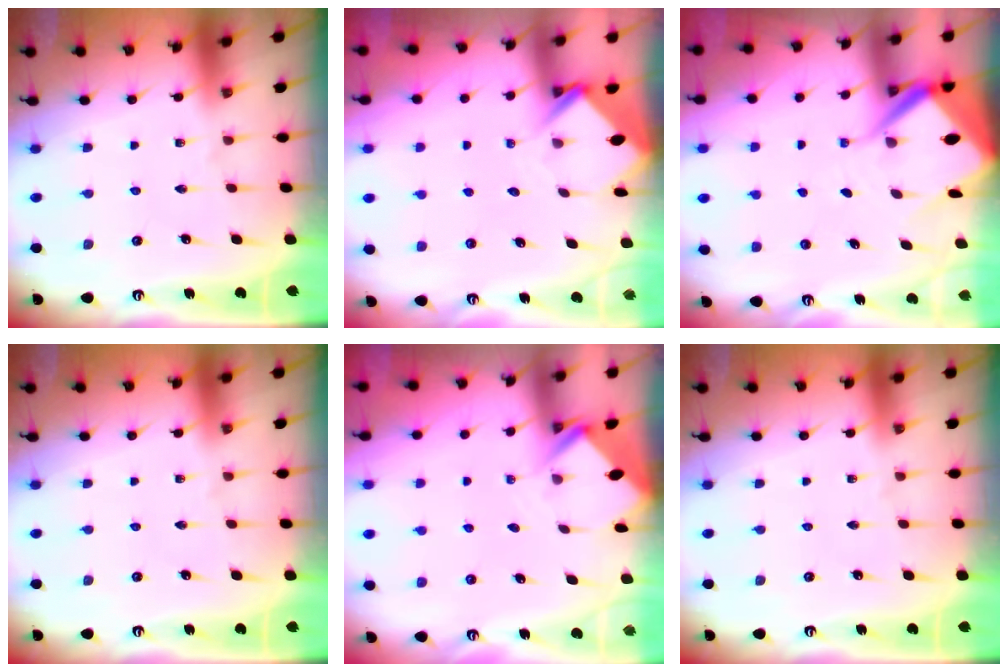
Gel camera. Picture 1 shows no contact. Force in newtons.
{"total": 3.6, "press": 3.6, "slide": 0.3}
{"total": 7.8, "press": 7.8, "slide": 0.7}
{"total": 0.0}
{"total": 2.7, "press": 2.7, "slide": 0.2}
{"total": 0.0}